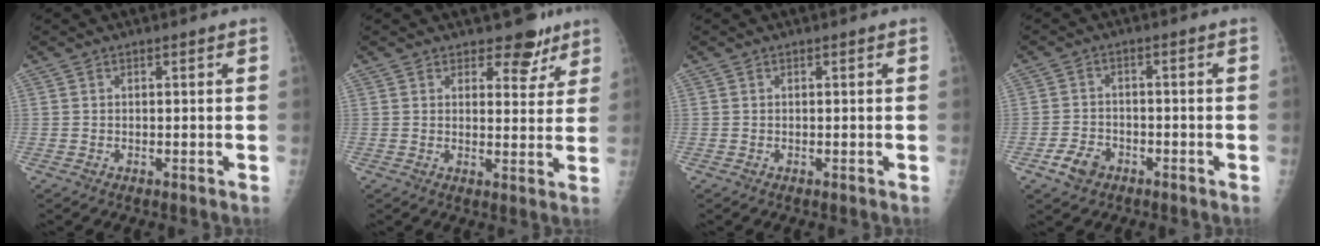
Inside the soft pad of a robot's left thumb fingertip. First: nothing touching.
{"total": 5.9, "force": [4.3, 3.3, 2.3], "torque": [0.005, -0.025, 0.057]}
{"total": 0.0}
{"total": 4.8, "force": [-2.7, 3.3, 2.1], "torque": [-0.032, 0.017, -0.045]}